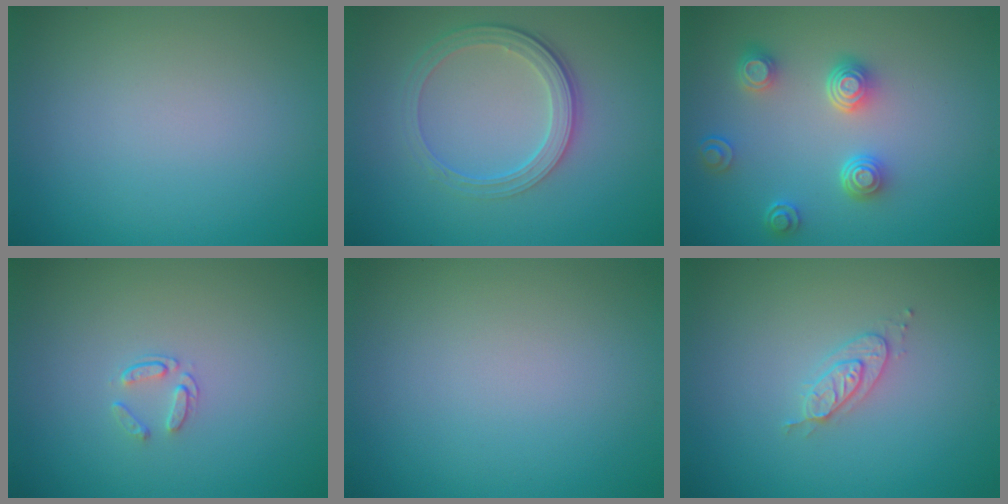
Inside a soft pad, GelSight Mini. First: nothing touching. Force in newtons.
{"total": 4.0, "press": 2.9, "slide": 2.7}
{"total": 4.0, "press": 3.2, "slide": 2.5}
{"total": 1.1, "press": 0.7, "slide": 0.9}
{"total": 0.0}
{"total": 2.0, "press": 2.0, "slide": 0.4}